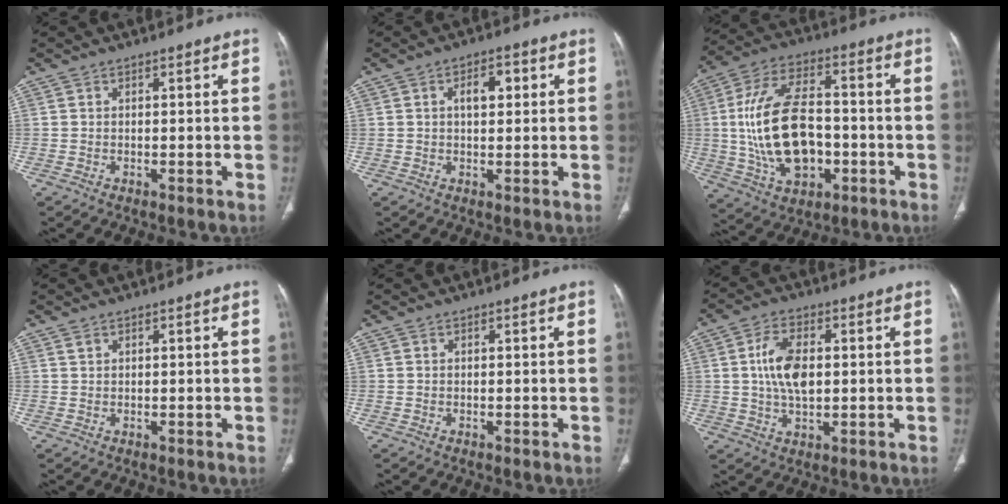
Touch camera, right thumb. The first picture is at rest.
{"total": 4.7, "force": [1.2, 2.6, 3.8], "torque": [-0.051, 0.007, 0.017]}
{"total": 19.4, "force": [-2.0, 11.4, 15.6], "torque": [-0.284, 0.022, -0.024]}
{"total": 0.7, "force": [0.5, 0.3, 0.2], "torque": [-0.005, 0.002, 0.012]}
{"total": 0.0}
{"total": 8.7, "force": [0.9, 4.8, 7.2], "torque": [-0.133, 0.003, 0.017]}